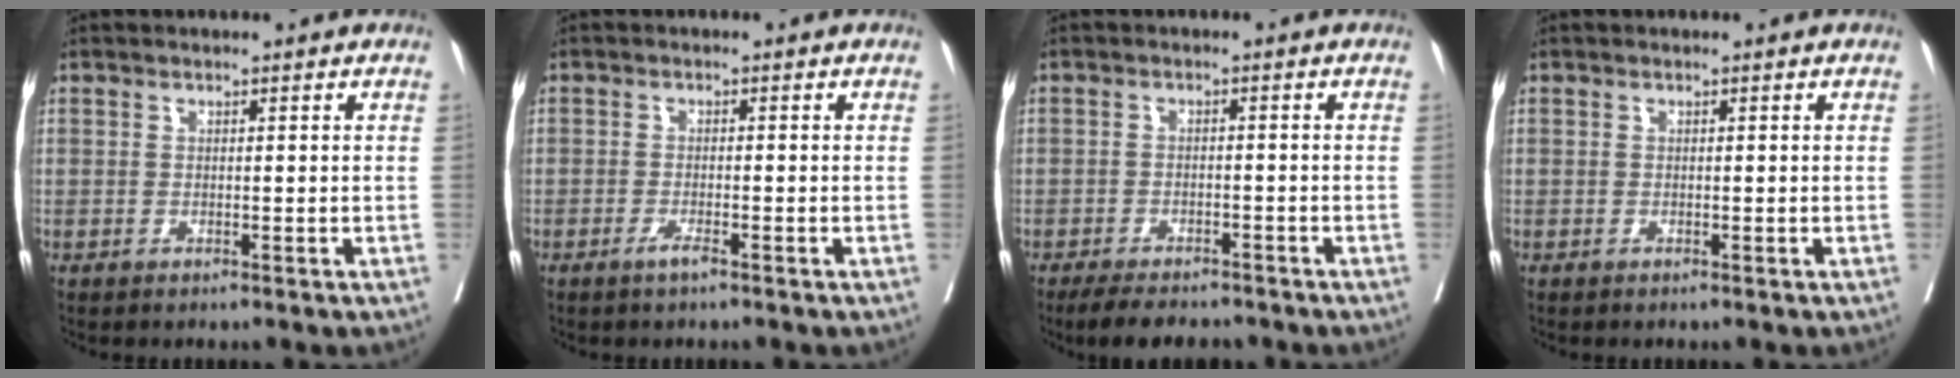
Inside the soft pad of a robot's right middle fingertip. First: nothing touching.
{"total": 1.7, "force": [-1.2, 0.0, 1.2], "torque": [-0.023, -0.002, -0.022]}
{"total": 6.8, "force": [-5.9, 2.2, 2.6], "torque": [-0.034, -0.007, -0.089]}
{"total": 0.0}